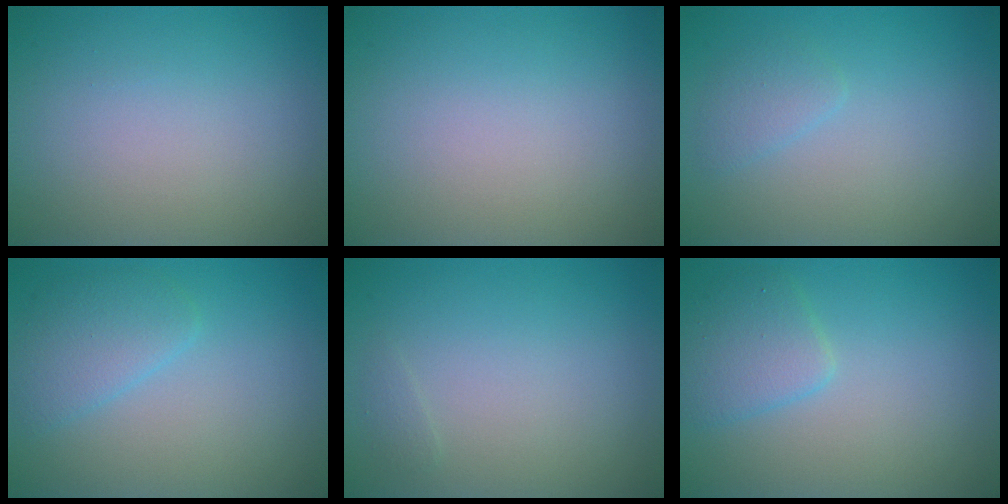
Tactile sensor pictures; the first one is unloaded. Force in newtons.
{"total": 0.0}
{"total": 1.3, "press": 1.3, "slide": 0.1}
{"total": 2.7, "press": 2.7, "slide": 0.2}
{"total": 0.5, "press": 0.5, "slide": 0.0}
{"total": 2.7, "press": 2.7, "slide": 0.1}